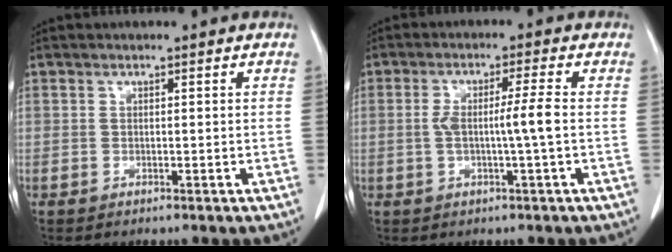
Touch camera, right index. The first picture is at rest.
{"total": 5.0, "force": [-0.4, -0.5, 4.9], "torque": [-0.088, 0.006, -0.007]}